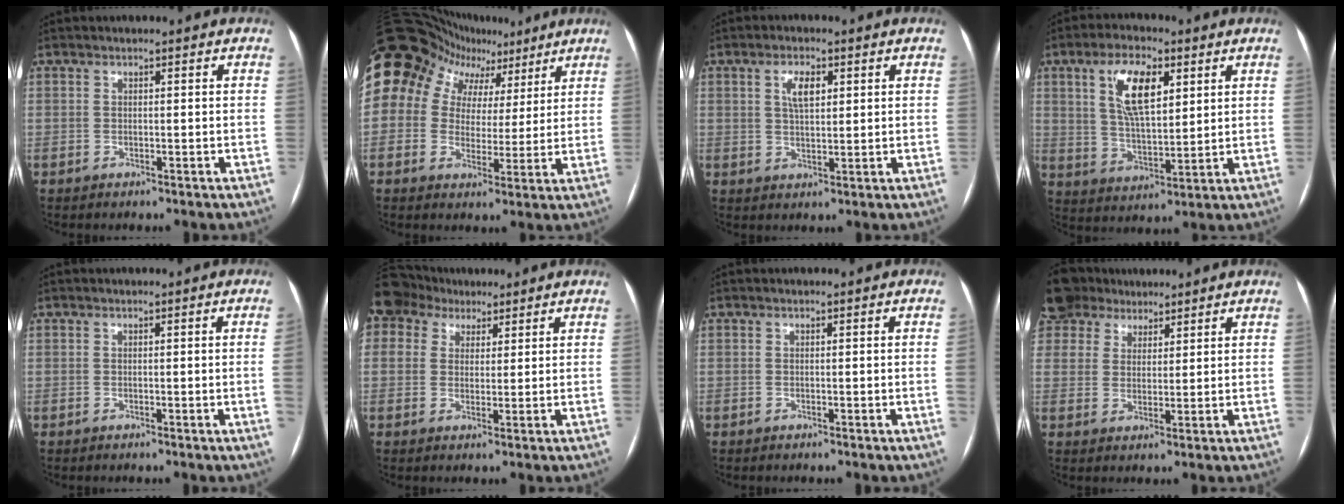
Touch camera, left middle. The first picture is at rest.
{"total": 23.6, "force": [12.3, 18.2, 8.8], "torque": [-0.248, 0.101, 0.206]}
{"total": 4.0, "force": [1.6, 1.6, 3.3], "torque": [-0.065, 0.006, 0.028]}
{"total": 10.0, "force": [4.1, 3.8, 8.3], "torque": [-0.162, 0.009, 0.080]}
{"total": 1.4, "force": [-0.1, -0.6, 1.3], "torque": [-0.014, -0.001, -0.002]}
{"total": 8.3, "force": [5.6, 6.1, 1.4], "torque": [-0.035, 0.041, 0.107]}
{"total": 0.7, "force": [-0.1, -0.3, 0.6], "torque": [-0.004, -0.001, -0.004]}
{"total": 8.1, "force": [6.3, 5.1, 0.2], "torque": [-0.010, 0.024, 0.119]}